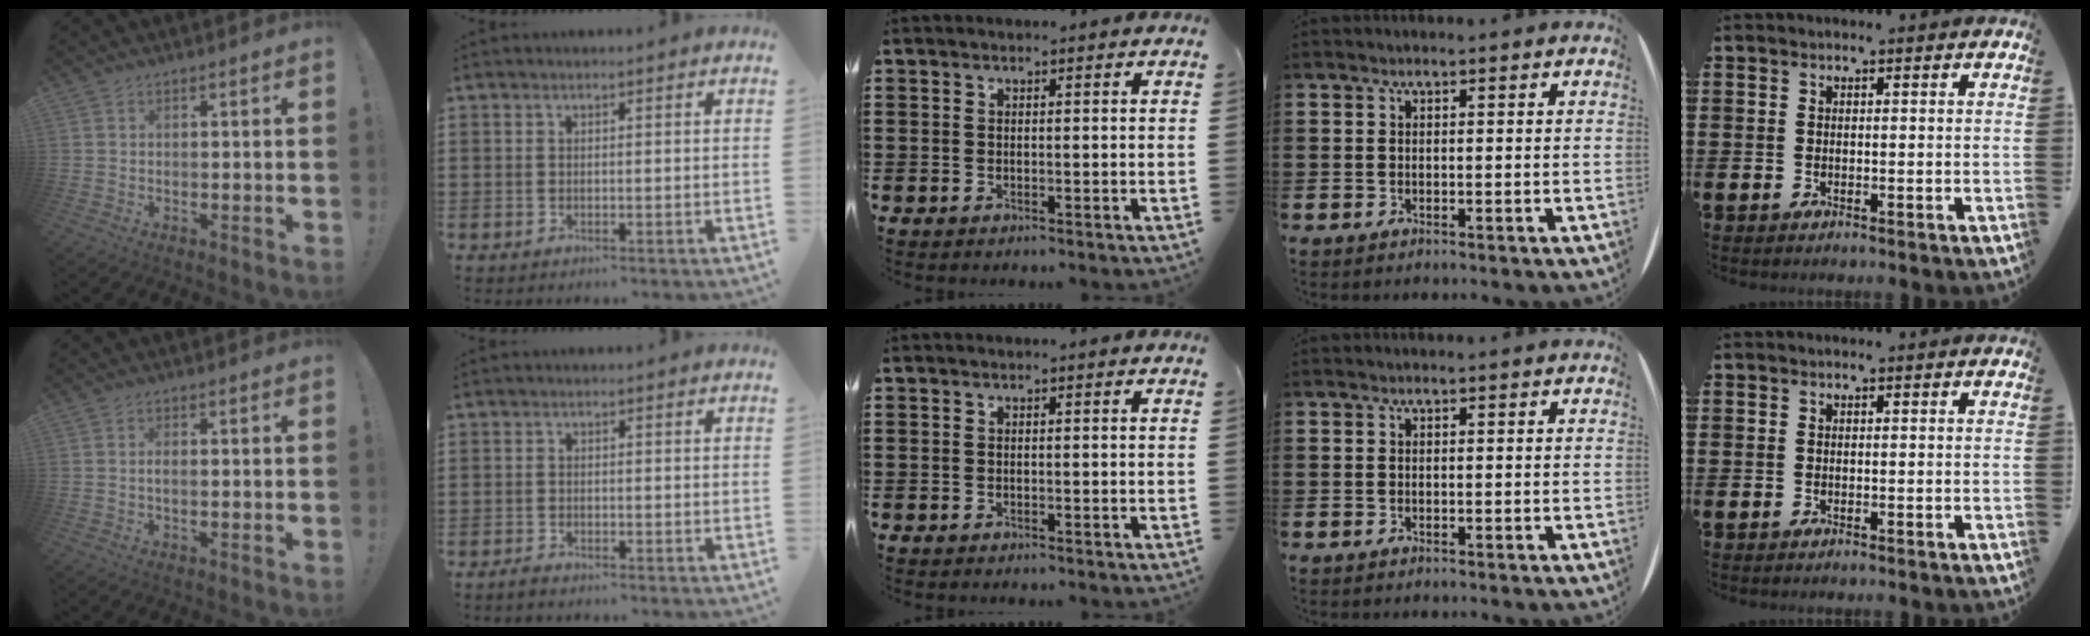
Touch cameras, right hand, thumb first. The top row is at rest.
{"thumb": {"total": 1.5, "force": [-0.4, 0.5, 1.4], "torque": [-0.029, 0.005, -0.007]}, "index": {"total": 0.8, "force": [-0.8, 0.0, 0.1], "torque": [-0.005, -0.002, -0.016]}}